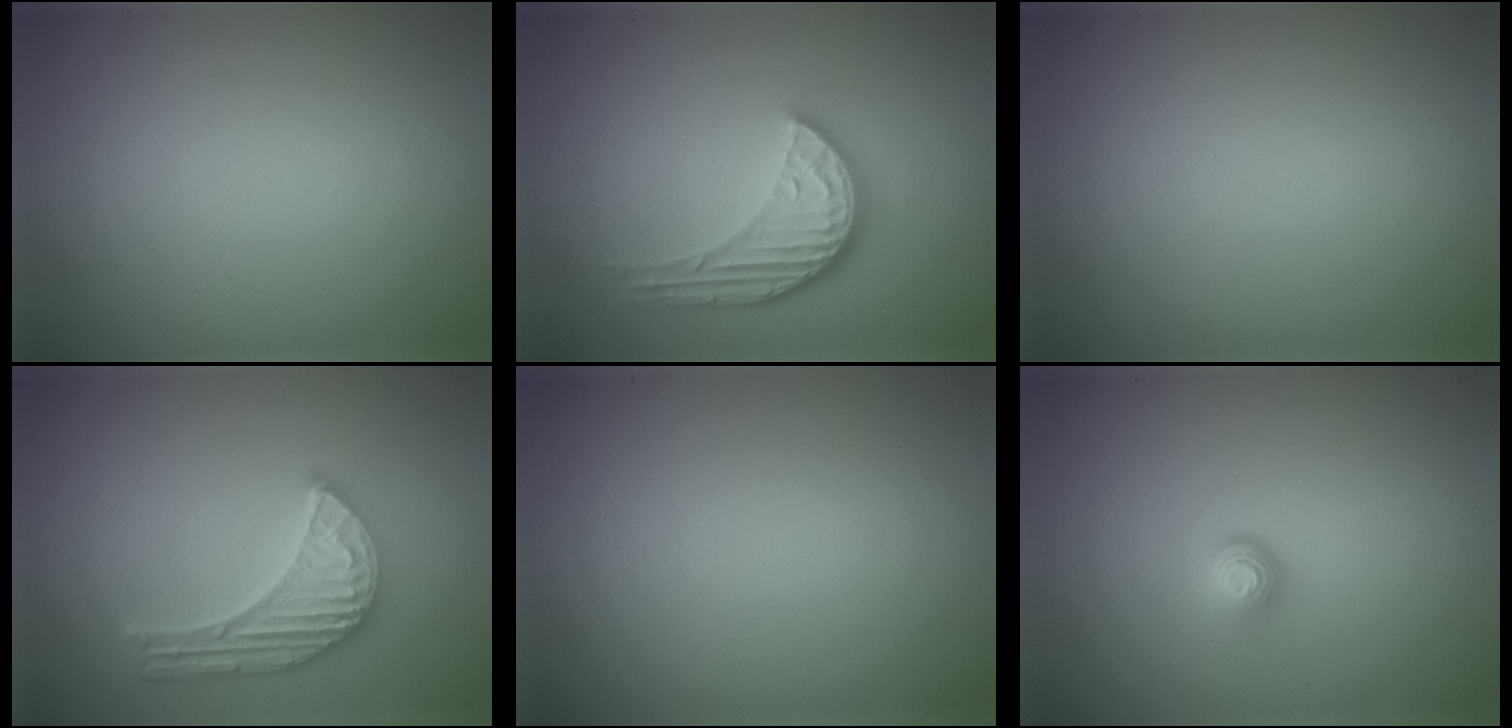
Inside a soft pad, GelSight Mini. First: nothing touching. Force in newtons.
{"total": 4.3, "press": 3.6, "slide": 2.4}
{"total": 0.0}
{"total": 5.7, "press": 4.4, "slide": 3.5}
{"total": 0.0}
{"total": 1.7, "press": 1.1, "slide": 1.3}